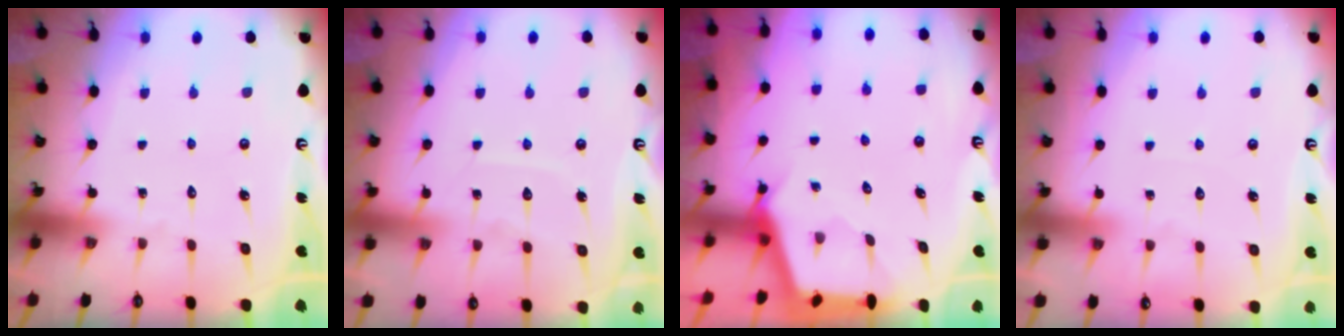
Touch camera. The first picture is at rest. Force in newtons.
{"total": 6.6, "press": 6.6, "slide": 0.7}
{"total": 2.6, "press": 2.5, "slide": 0.3}
{"total": 2.9, "press": 2.8, "slide": 0.5}